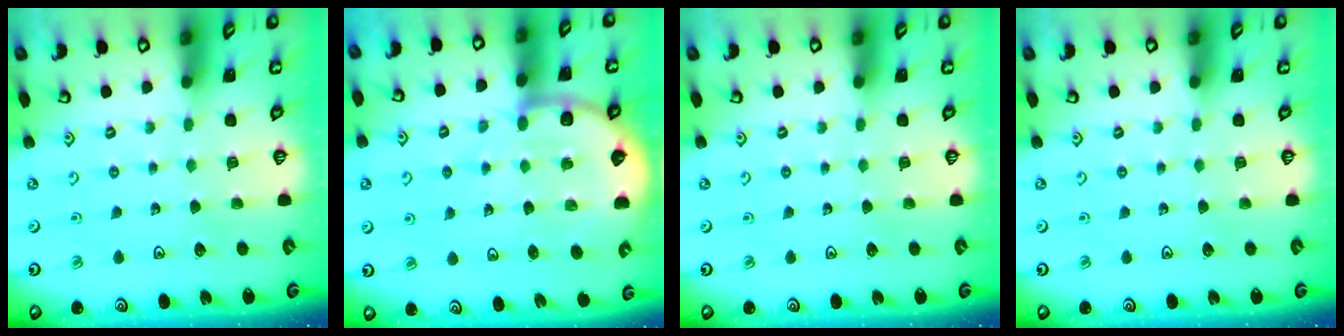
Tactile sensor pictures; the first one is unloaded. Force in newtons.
{"total": 6.9, "press": 6.7, "slide": 1.7}
{"total": 0.0}
{"total": 0.0}